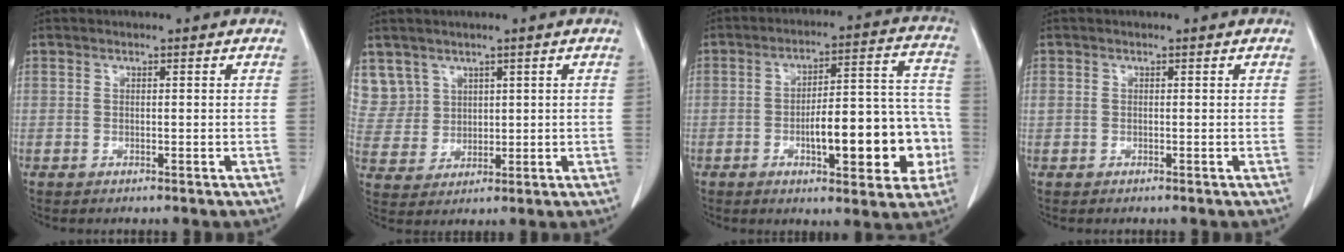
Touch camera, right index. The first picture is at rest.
{"total": 7.7, "force": [4.6, 6.2, 0.0], "torque": [-0.004, 0.015, 0.107]}
{"total": 16.0, "force": [-4.2, 4.9, 14.7], "torque": [-0.192, 0.039, -0.051]}
{"total": 0.7, "force": [0.1, 0.6, 0.2], "torque": [-0.001, 0.011, 0.005]}